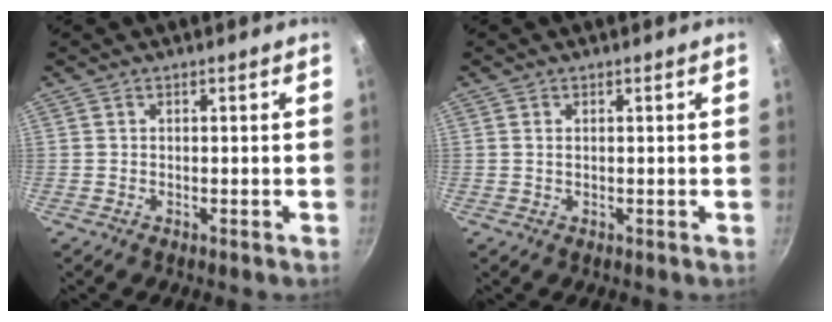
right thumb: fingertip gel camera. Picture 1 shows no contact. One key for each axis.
{"total": 0.8, "fx": 0.2, "fy": 0.5, "fz": 0.6, "tx": -0.012, "ty": 0.001, "tz": 0.004}